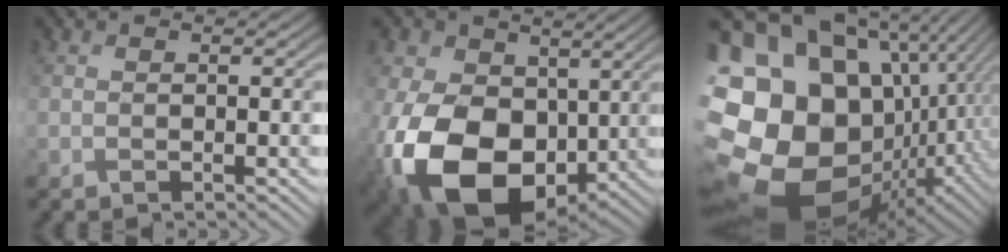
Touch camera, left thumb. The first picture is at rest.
{"total": 16.8, "force": [-1.7, 11.8, 11.8], "torque": [-0.280, -0.031, -0.029]}
{"total": 21.7, "force": [-3.3, 17.2, 12.9], "torque": [-0.291, -0.040, -0.030]}